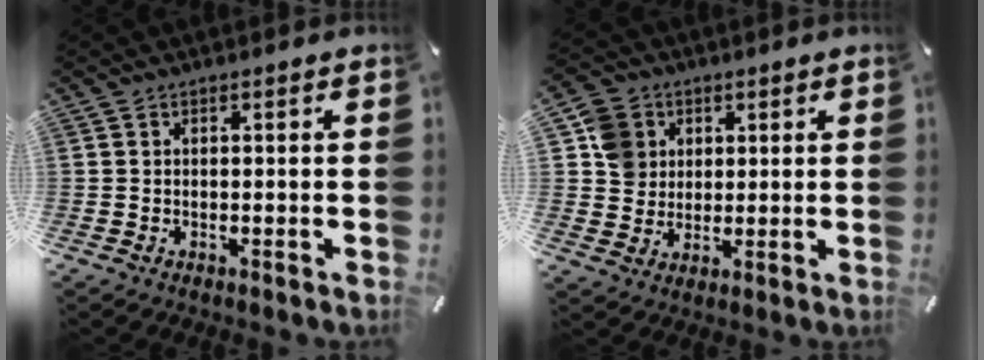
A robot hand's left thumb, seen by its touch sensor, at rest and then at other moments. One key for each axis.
{"total": 7.4, "fx": 2.1, "fy": 6.9, "fz": 1.9, "tx": -0.033, "ty": 0.008, "tz": 0.043}